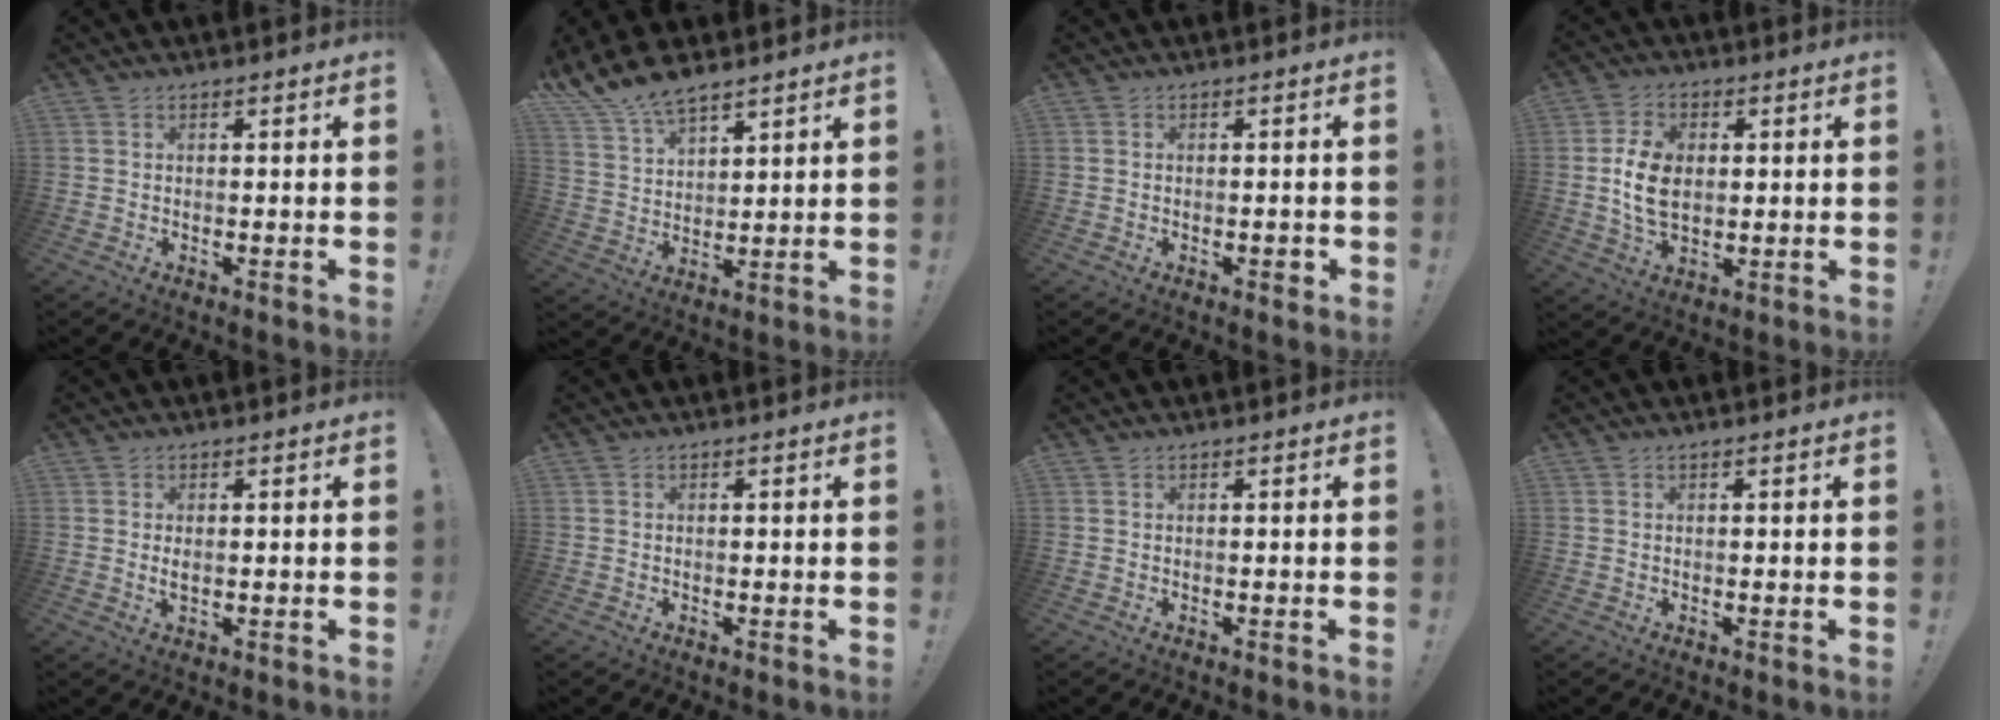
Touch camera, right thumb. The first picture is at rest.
{"total": 10.6, "force": [9.2, 3.8, 3.7], "torque": [-0.095, -0.057, 0.179]}
{"total": 1.7, "force": [-0.7, 0.7, 1.4], "torque": [-0.019, 0.005, -0.011]}
{"total": 10.9, "force": [0.7, 7.6, 7.8], "torque": [-0.137, 0.002, 0.012]}
{"total": 1.5, "force": [0.3, 0.6, 1.3], "torque": [-0.012, -0.005, 0.002]}
{"total": 0.8, "force": [0.0, 0.8, -0.2], "torque": [0.012, -0.002, -0.001]}
{"total": 0.0}
{"total": 0.6, "force": [0.4, 0.0, 0.4], "torque": [0.000, -0.003, 0.006]}